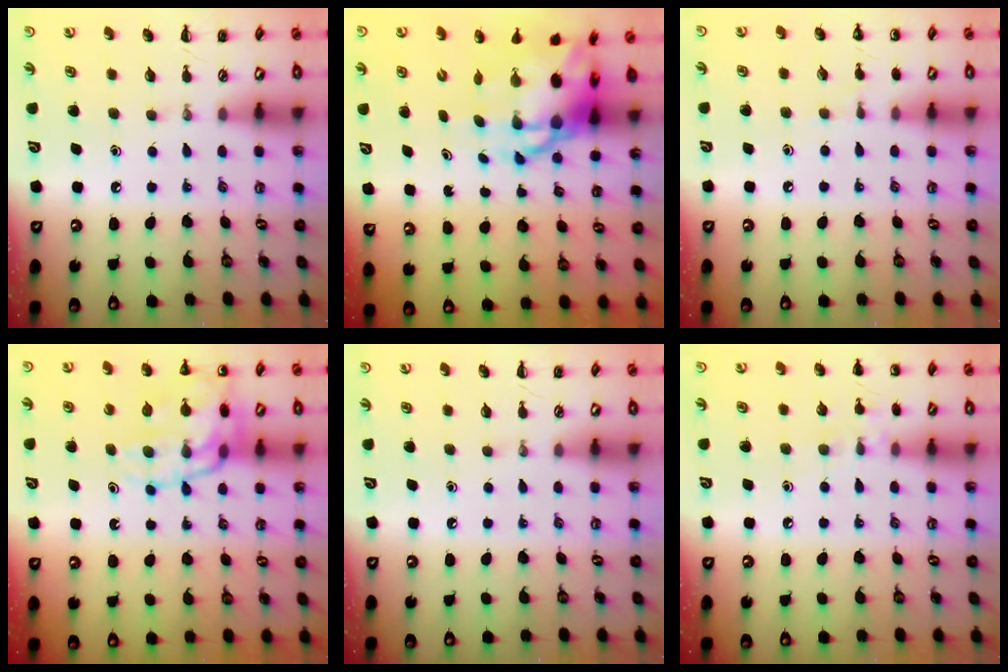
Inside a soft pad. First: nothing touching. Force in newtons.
{"total": 9.2, "press": 8.9, "slide": 2.3}
{"total": 4.4, "press": 4.2, "slide": 1.4}
{"total": 15.1, "press": 14.9, "slide": 2.5}
{"total": 0.0}
{"total": 7.1, "press": 6.7, "slide": 2.2}